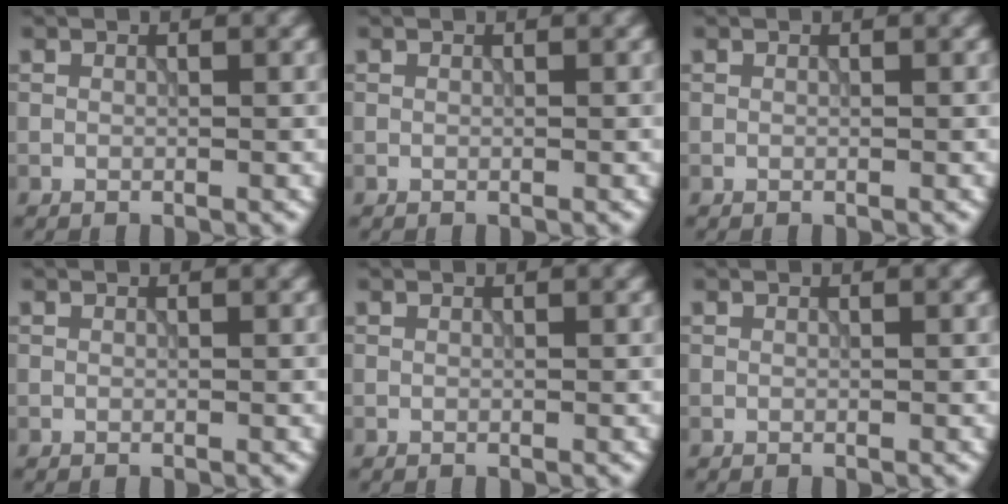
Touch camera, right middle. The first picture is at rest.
{"total": 0.0}
{"total": 0.0}
{"total": 0.0}
{"total": 0.0}
{"total": 0.0}